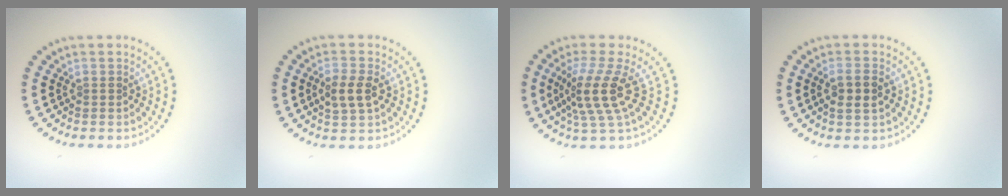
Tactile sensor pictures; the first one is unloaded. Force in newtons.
{"total": 2.6, "press": 2.6, "slide": 0.3}
{"total": 4.3, "press": 3.0, "slide": 3.0}
{"total": 2.4, "press": 2.3, "slide": 0.6}